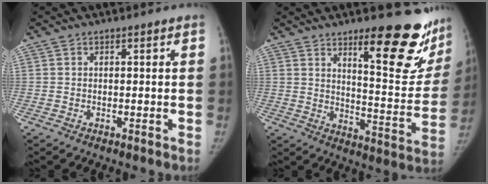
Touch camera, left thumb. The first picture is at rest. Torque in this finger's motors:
{"motor_torque": [1.11, -0.49, 1.18, -1.01, 0.35]}